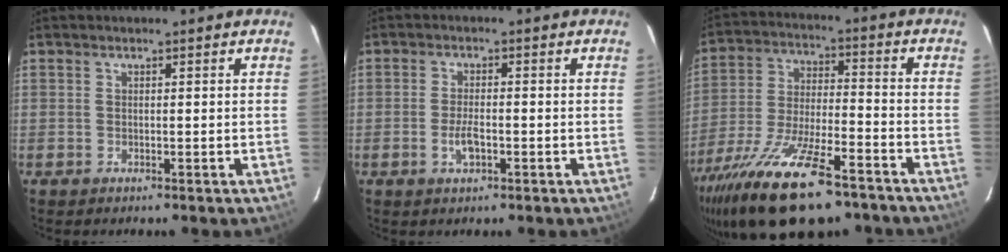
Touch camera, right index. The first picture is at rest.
{"total": 3.4, "force": [-1.4, 1.4, 2.8], "torque": [-0.058, -0.004, -0.024]}
{"total": 22.9, "force": [-16.2, 7.1, 14.5], "torque": [-0.289, -0.050, -0.269]}